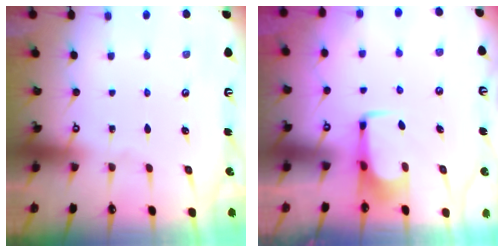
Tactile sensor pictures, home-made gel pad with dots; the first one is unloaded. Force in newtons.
{"total": 1.6, "press": 1.5, "slide": 0.5}